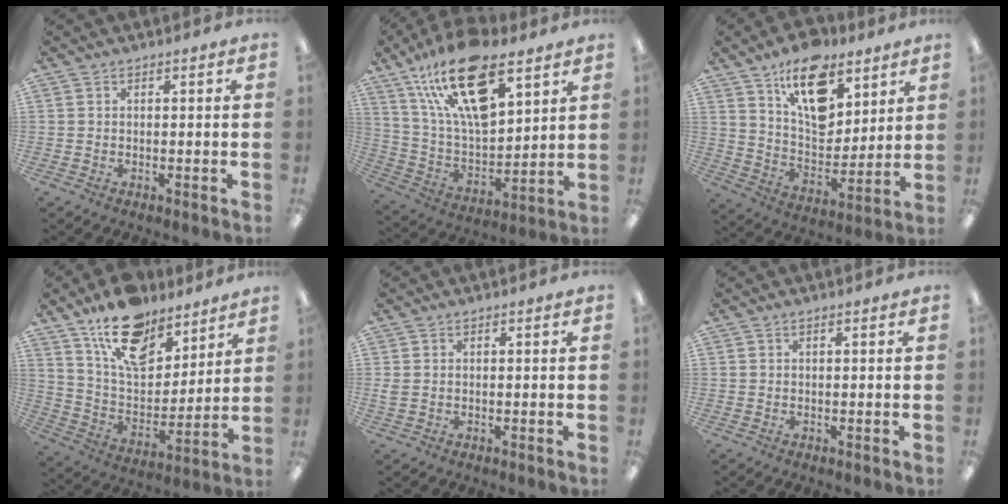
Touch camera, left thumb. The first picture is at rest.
{"total": 23.1, "force": [14.0, 9.7, 15.7], "torque": [-0.301, -0.072, 0.240]}
{"total": 17.5, "force": [10.7, 9.4, 10.2], "torque": [-0.151, -0.052, 0.187]}
{"total": 17.4, "force": [12.6, 8.8, 8.2], "torque": [-0.140, -0.071, 0.226]}
{"total": 1.3, "force": [0.3, 0.8, 0.9], "torque": [-0.020, 0.003, 0.005]}
{"total": 0.0}